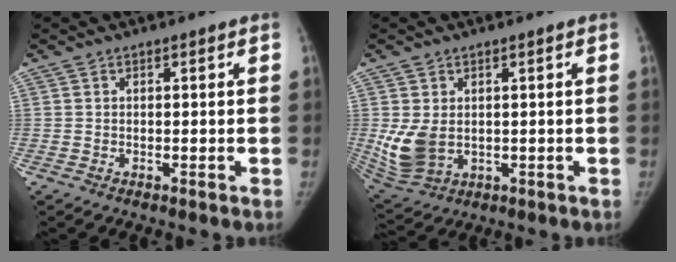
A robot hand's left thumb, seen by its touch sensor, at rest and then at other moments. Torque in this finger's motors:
{"motor_torque": [0.10, 1.49, 0.77, -0.76, 0.07]}